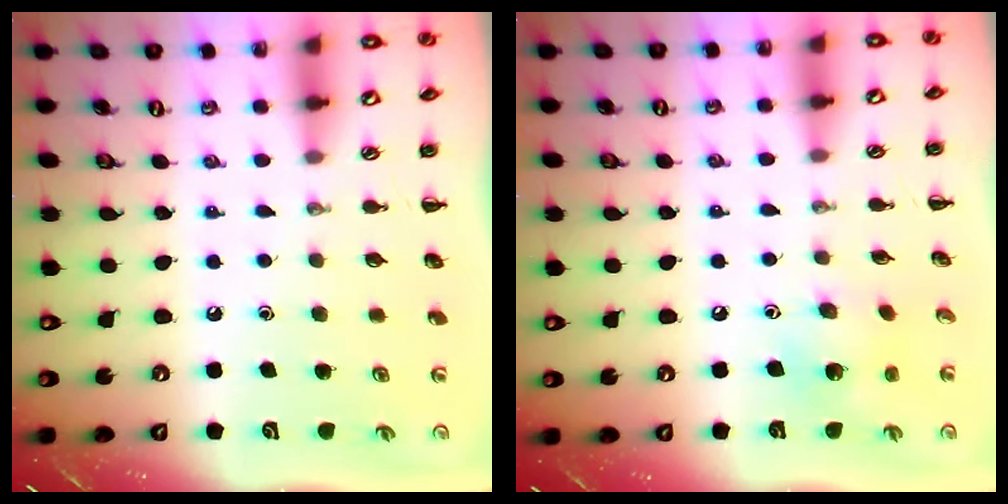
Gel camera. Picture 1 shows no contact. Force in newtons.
{"total": 5.2, "press": 5.1, "slide": 1.1}